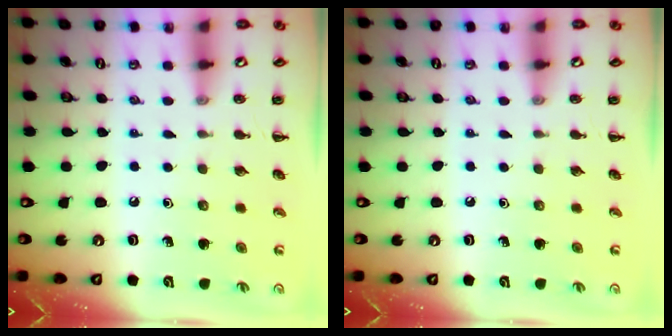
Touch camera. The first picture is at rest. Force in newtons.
{"total": 0.0}